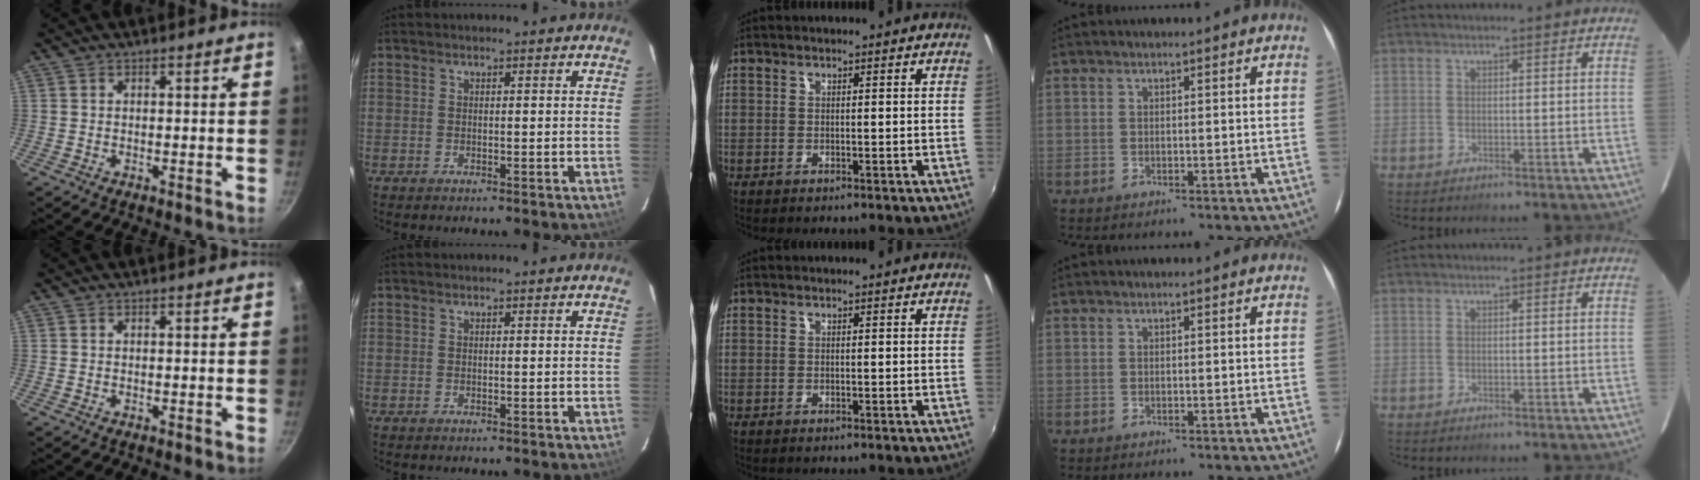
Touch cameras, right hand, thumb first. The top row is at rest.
{}